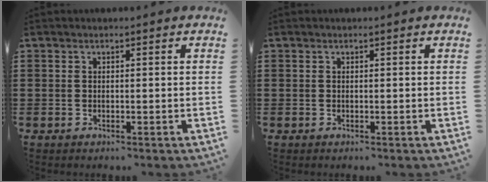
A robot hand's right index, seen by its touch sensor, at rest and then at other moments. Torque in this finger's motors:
{"motor_torque": [0.00, 0.00, 0.00, 0.00]}